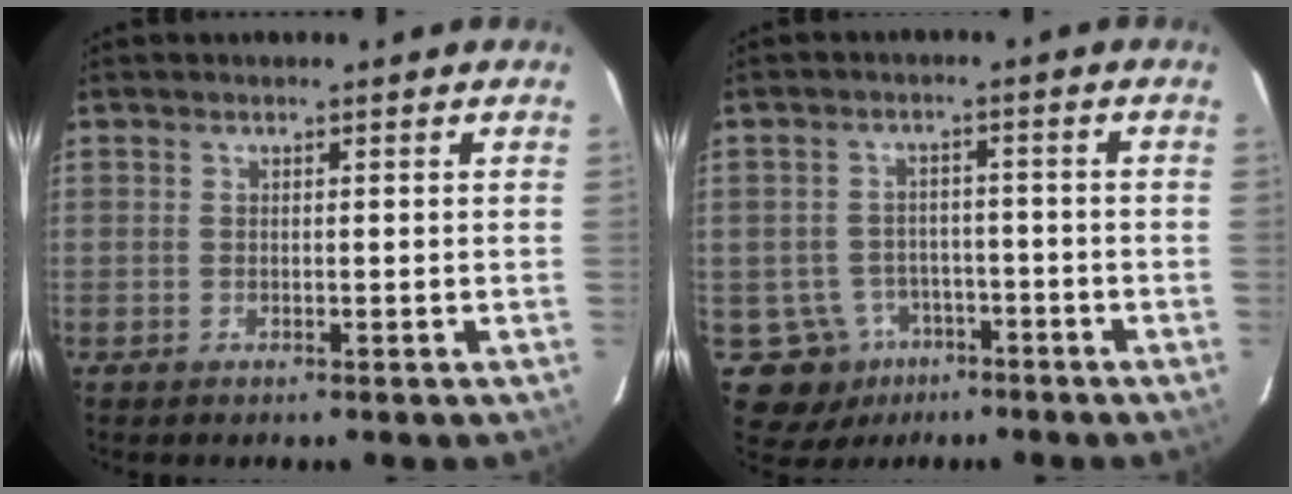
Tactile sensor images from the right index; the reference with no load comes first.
{"total": 9.0, "force": [-3.9, 8.1, 0.9], "torque": [-0.026, 0.013, -0.048]}